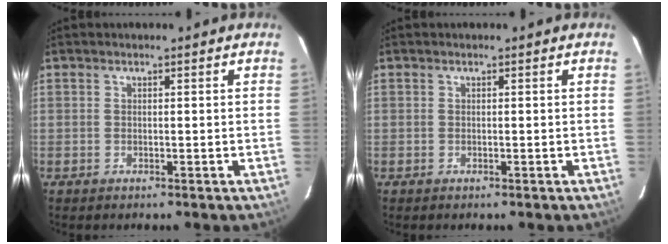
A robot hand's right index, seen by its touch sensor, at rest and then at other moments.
{"total": 0.0}